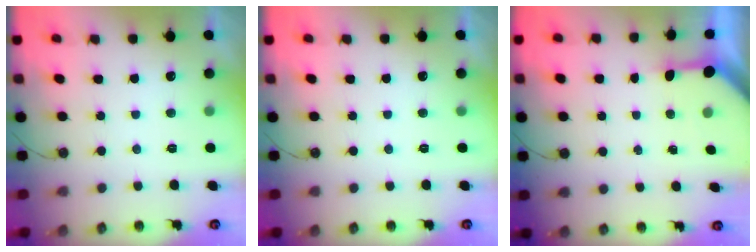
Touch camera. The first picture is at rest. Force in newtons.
{"total": 0.0}
{"total": 3.4, "press": 3.4, "slide": 0.3}